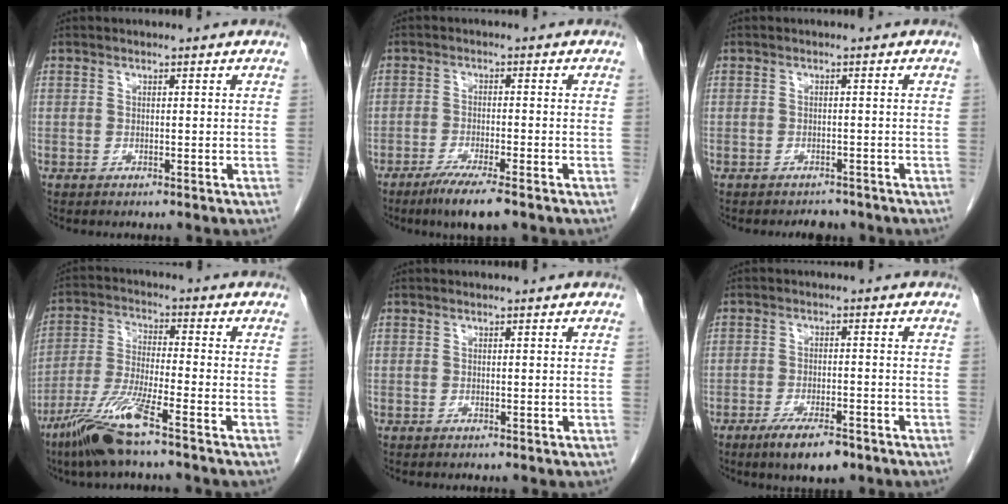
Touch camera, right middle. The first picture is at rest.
{"total": 6.4, "force": [-4.5, 0.4, 4.6], "torque": [-0.078, -0.015, -0.074]}
{"total": 2.8, "force": [-2.5, 1.2, 0.4], "torque": [-0.010, -0.001, -0.034]}
{"total": 10.1, "force": [-6.7, 0.1, 7.6], "torque": [-0.162, -0.026, -0.135]}
{"total": 0.0}
{"total": 6.5, "force": [-4.4, 1.7, 4.4], "torque": [-0.076, -0.008, -0.069]}